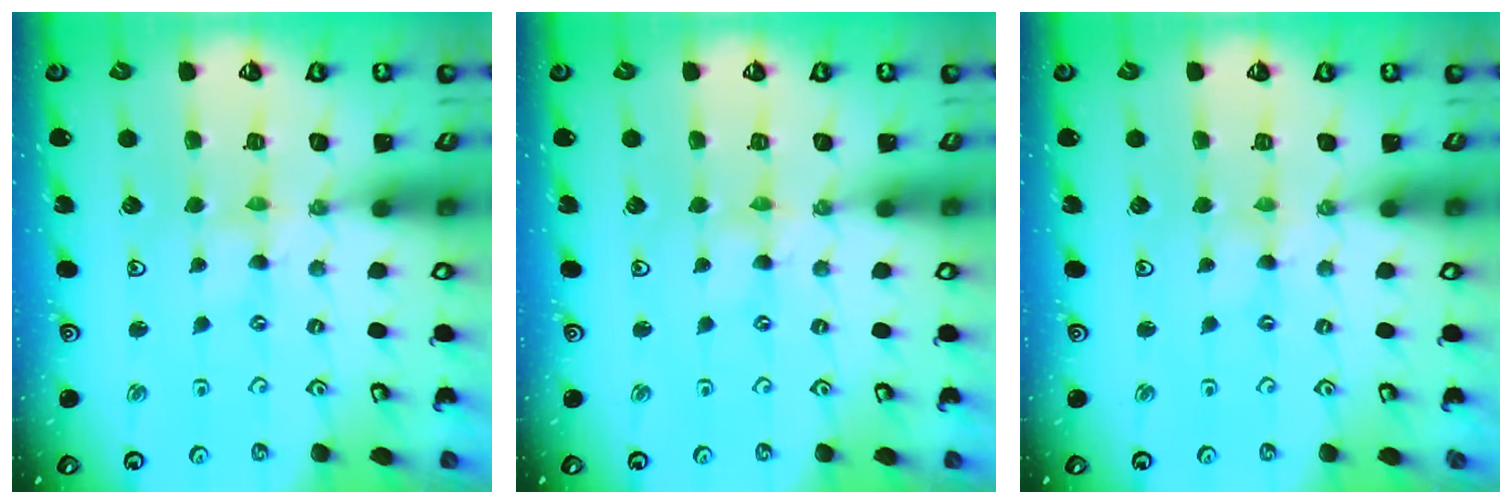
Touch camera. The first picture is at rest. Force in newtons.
{"total": 0.0}
{"total": 0.0}